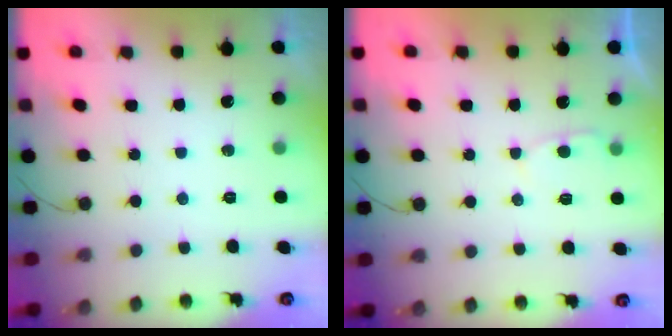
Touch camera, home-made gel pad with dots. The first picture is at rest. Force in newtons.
{"total": 2.7, "press": 2.7, "slide": 0.4}